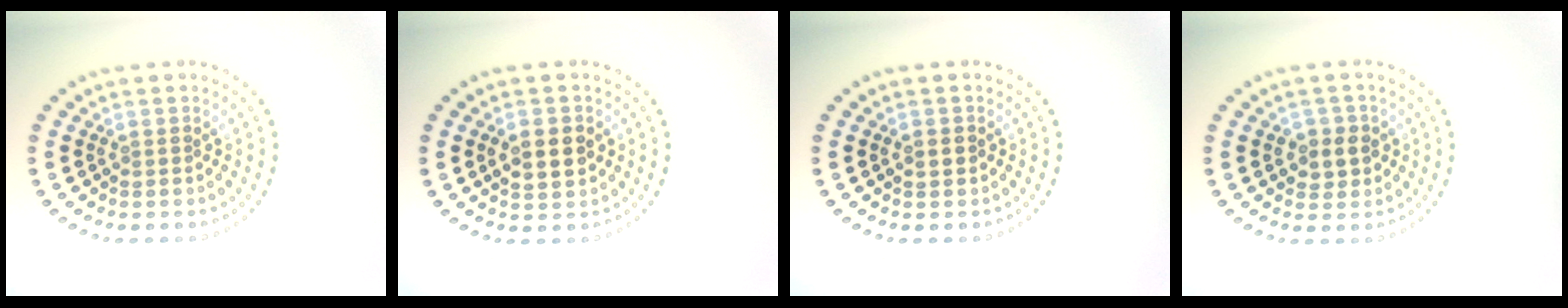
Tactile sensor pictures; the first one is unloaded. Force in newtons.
{"total": 3.5, "press": 3.5, "slide": 0.2}
{"total": 1.3, "press": 1.3, "slide": 0.3}
{"total": 2.2, "press": 2.1, "slide": 0.7}